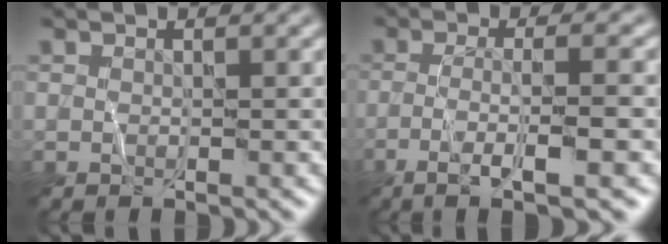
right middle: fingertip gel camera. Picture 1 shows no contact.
{"total": 5.5, "force": [-1.8, 0.9, 5.1], "torque": [-0.079, 0.009, -0.040]}